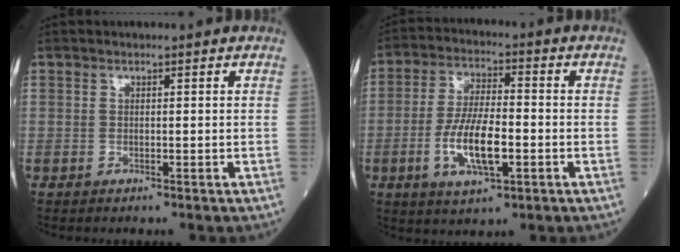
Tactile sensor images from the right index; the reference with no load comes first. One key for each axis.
{"total": 10.0, "fx": -2.8, "fy": 3.0, "fz": 9.2, "tx": -0.184, "ty": -0.002, "tz": -0.049}